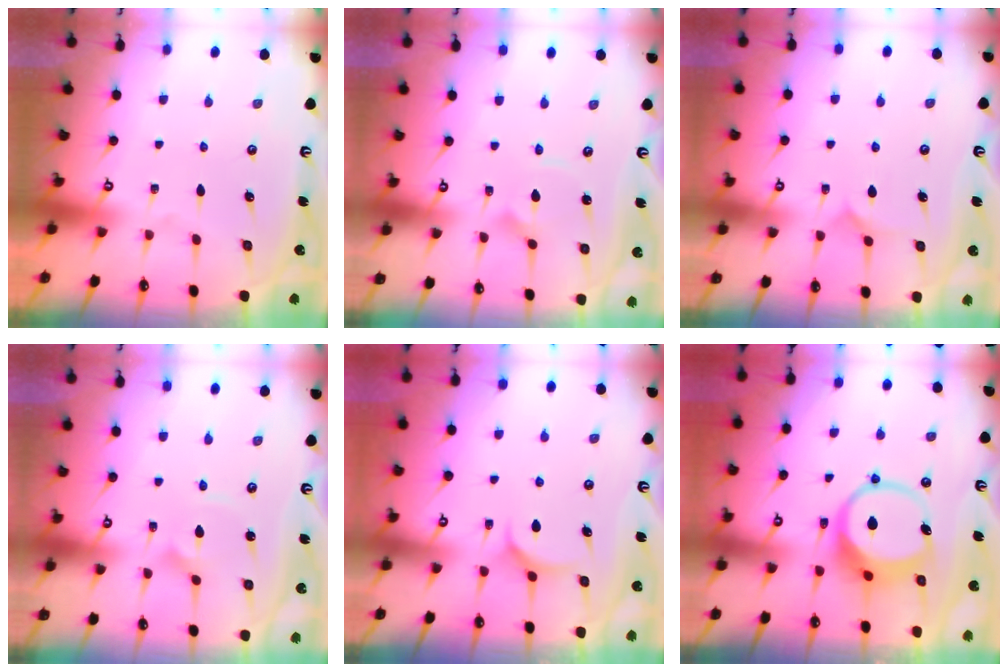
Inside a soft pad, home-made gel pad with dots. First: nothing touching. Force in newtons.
{"total": 2.5, "press": 2.5, "slide": 0.2}
{"total": 6.6, "press": 6.5, "slide": 0.6}
{"total": 2.6, "press": 2.6, "slide": 0.3}
{"total": 4.9, "press": 4.9, "slide": 0.5}
{"total": 8.3, "press": 8.3, "slide": 1.1}